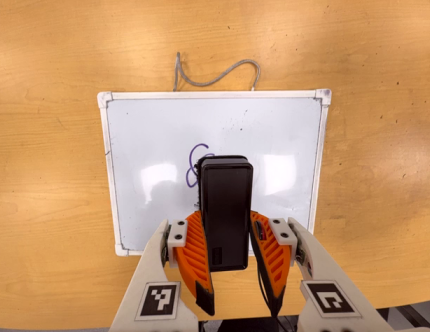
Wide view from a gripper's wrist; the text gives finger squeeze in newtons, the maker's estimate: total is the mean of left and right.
{"total": 5.2, "left": 4.4, "right": 6.0}